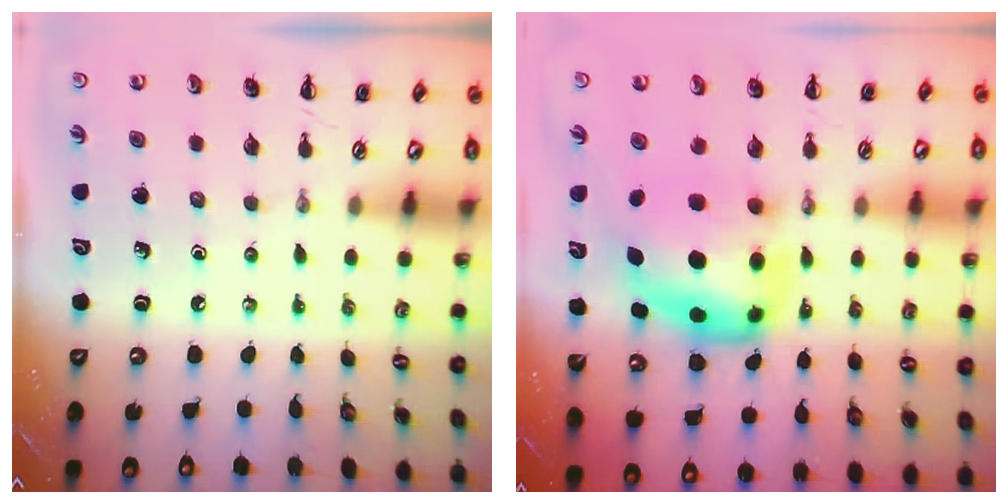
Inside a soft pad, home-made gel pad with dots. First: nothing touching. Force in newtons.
{"total": 8.5, "press": 8.2, "slide": 2.1}